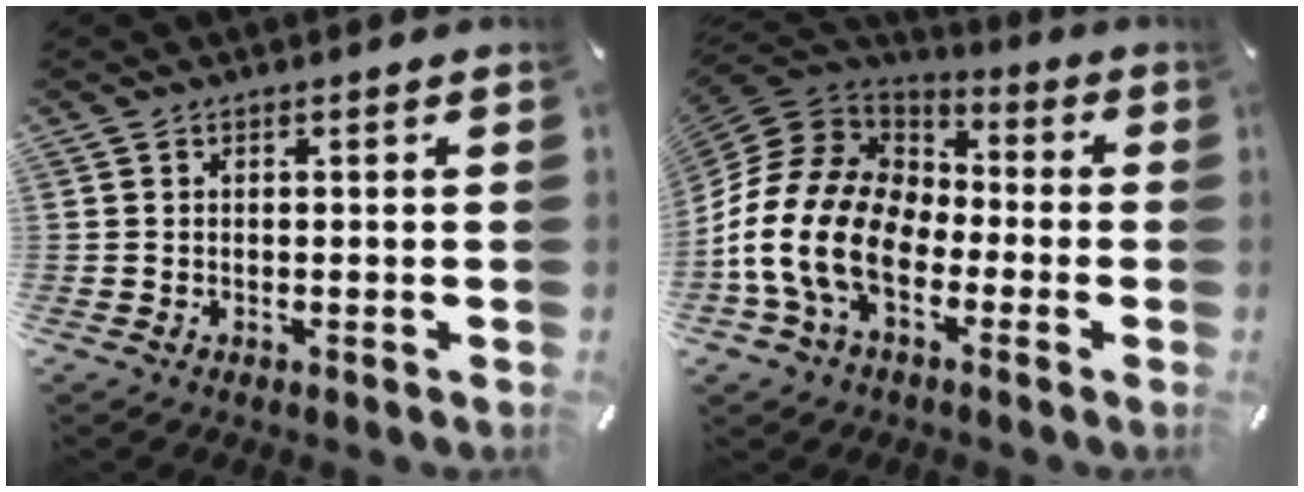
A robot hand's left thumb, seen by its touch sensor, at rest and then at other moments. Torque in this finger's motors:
{"motor_torque": [-0.03, 3.26, 0.74, 0.26, 0.86]}